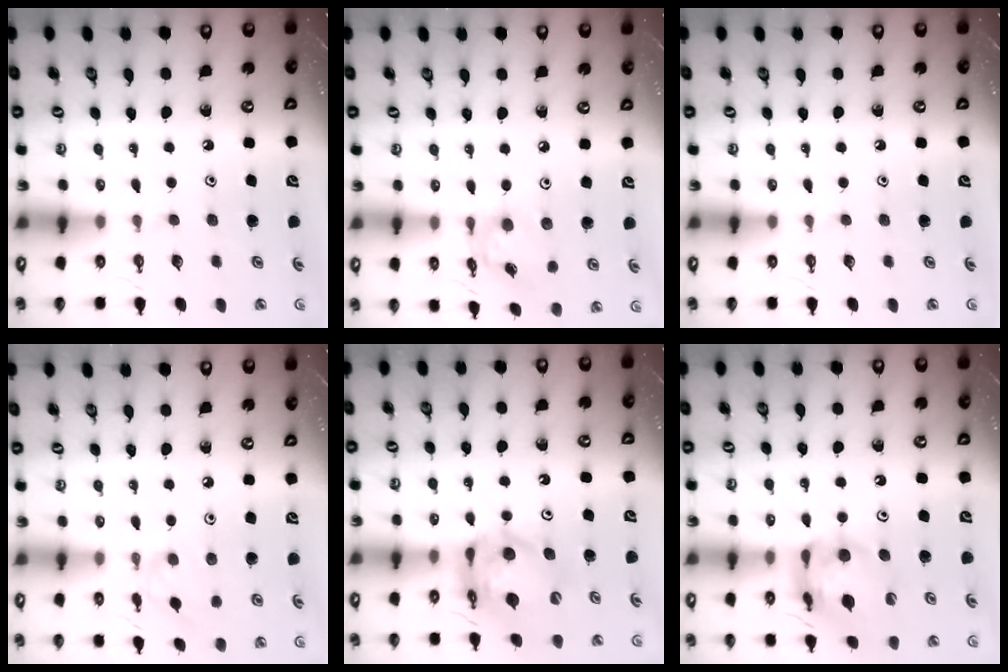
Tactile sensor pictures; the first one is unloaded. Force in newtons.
{"total": 10.0, "press": 10.0, "slide": 0.8}
{"total": 0.0}
{"total": 3.0, "press": 3.0, "slide": 0.5}
{"total": 12.3, "press": 12.3, "slide": 1.4}
{"total": 13.6, "press": 13.5, "slide": 1.5}